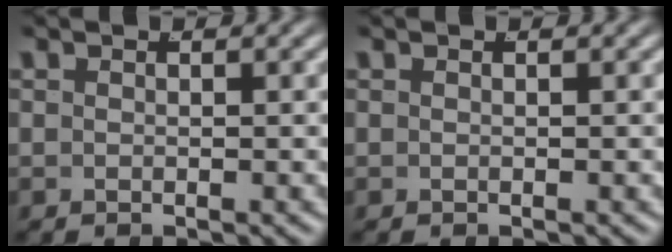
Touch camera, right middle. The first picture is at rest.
{"total": 0.0}